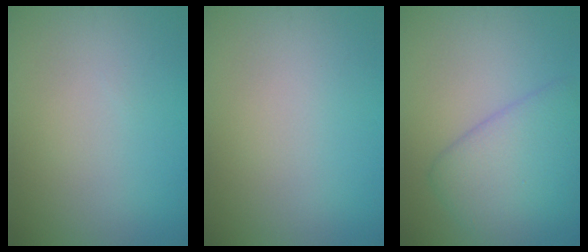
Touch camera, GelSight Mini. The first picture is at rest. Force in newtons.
{"total": 0.0}
{"total": 5.8, "press": 5.8, "slide": 0.4}